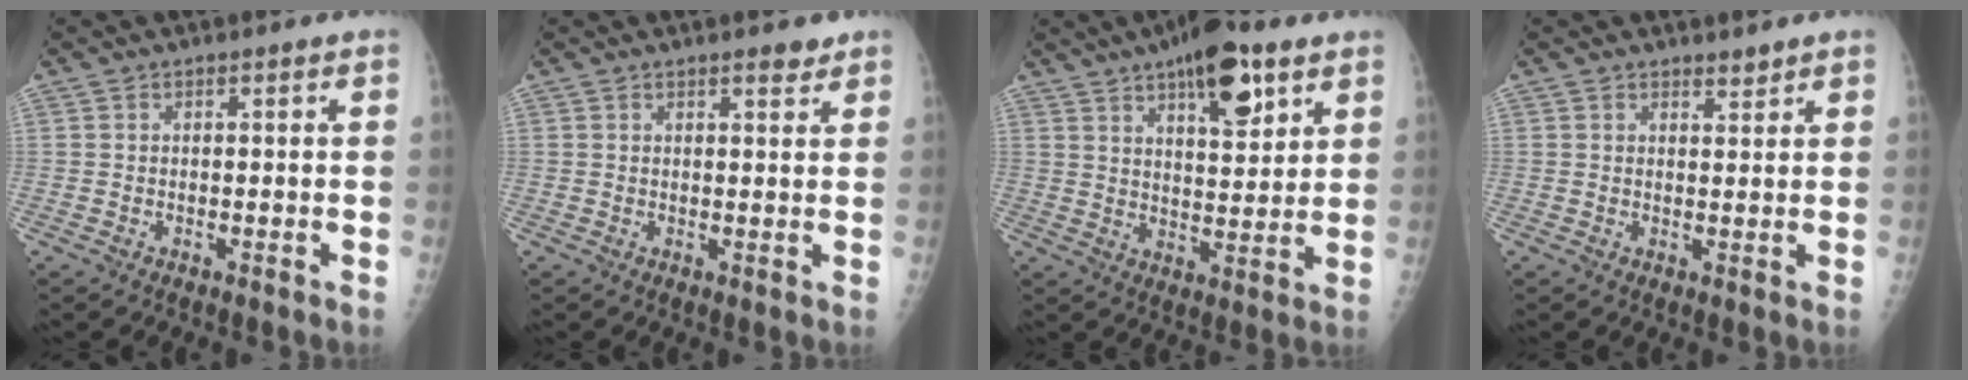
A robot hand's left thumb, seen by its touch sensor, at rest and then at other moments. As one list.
[{"total": 2.3, "force": [1.9, 0.7, 1.2], "torque": [-0.007, -0.011, 0.024]}, {"total": 13.6, "force": [7.7, 5.1, 10.0], "torque": [-0.122, -0.033, 0.117]}, {"total": 1.8, "force": [1.6, 0.6, 0.5], "torque": [0.004, -0.013, 0.024]}]